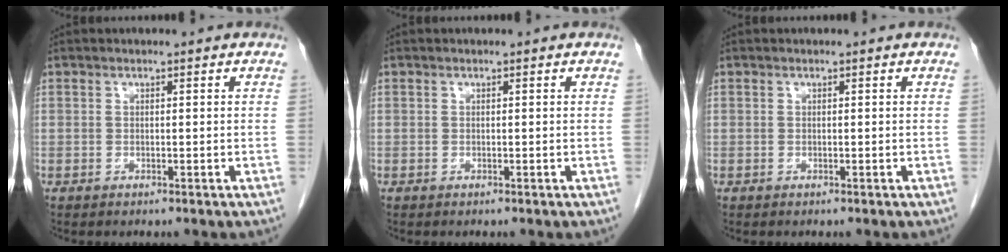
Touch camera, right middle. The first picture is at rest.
{"total": 0.0}
{"total": 0.0}